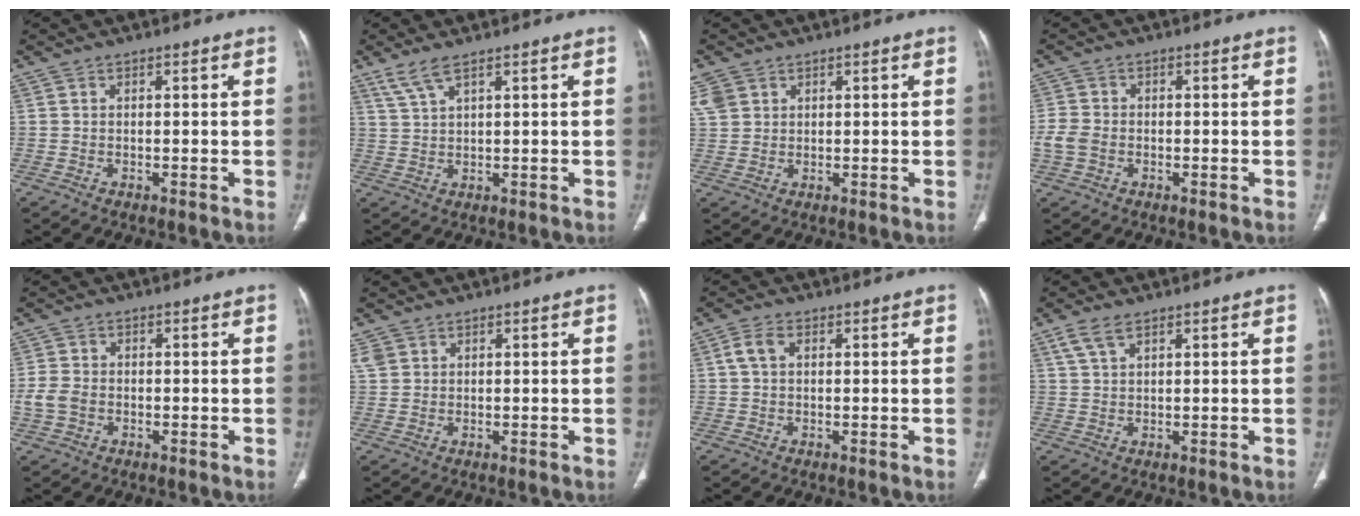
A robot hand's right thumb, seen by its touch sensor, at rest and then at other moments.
{"total": 3.9, "force": [2.7, 0.7, 2.7], "torque": [-0.068, -0.001, 0.065]}
{"total": 6.6, "force": [3.2, 5.1, 2.6], "torque": [-0.068, 0.009, 0.074]}
{"total": 4.2, "force": [-1.1, 3.3, 2.4], "torque": [-0.053, 0.008, -0.023]}
{"total": 4.2, "force": [-0.9, 3.3, 2.5], "torque": [-0.052, 0.009, -0.018]}
{"total": 3.3, "force": [1.6, 2.6, 1.2], "torque": [-0.023, 0.005, 0.042]}
{"total": 3.1, "force": [0.7, 2.0, 2.3], "torque": [-0.051, 0.010, 0.013]}
{"total": 3.8, "force": [2.3, 1.7, 2.5], "torque": [-0.054, 0.004, 0.052]}